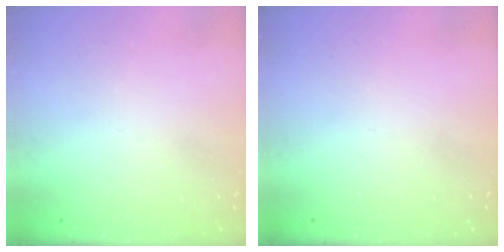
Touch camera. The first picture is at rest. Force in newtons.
{"total": 0.0}